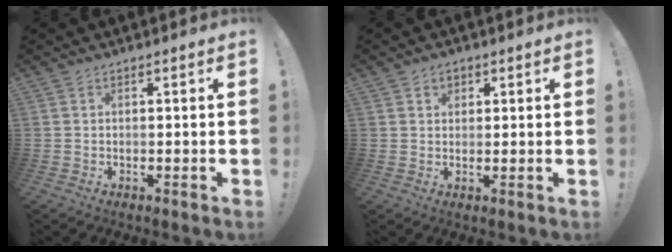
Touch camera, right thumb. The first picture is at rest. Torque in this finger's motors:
{"motor_torque": [-0.05, -0.01, 0.25, 0.03, -0.02]}